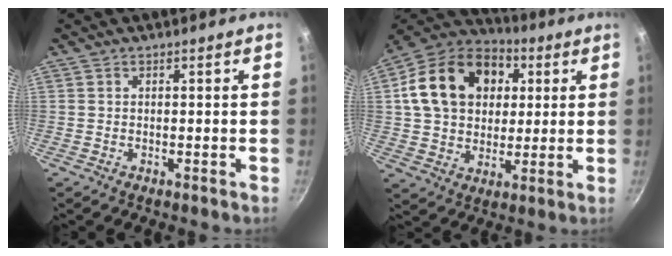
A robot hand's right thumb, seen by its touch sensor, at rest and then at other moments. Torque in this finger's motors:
{"motor_torque": [0.39, 3.54, 0.70, -0.30, 0.29]}